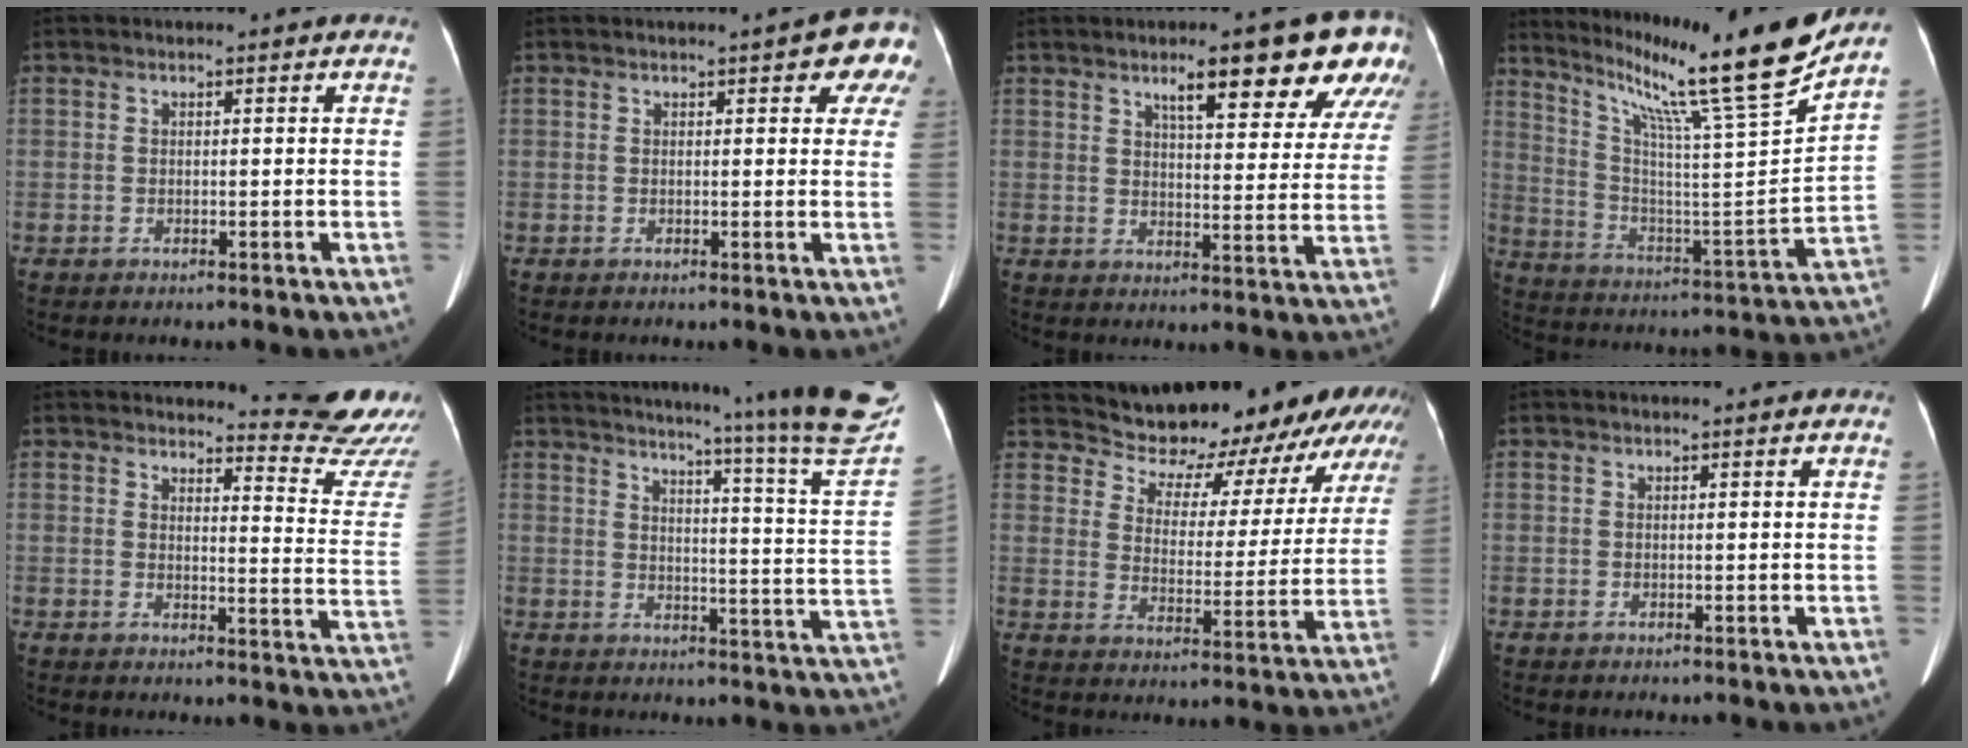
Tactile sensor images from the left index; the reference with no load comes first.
{"total": 8.6, "force": [5.0, 2.3, 6.5], "torque": [-0.063, -0.003, 0.044]}
{"total": 15.0, "force": [9.9, 3.5, 10.7], "torque": [-0.120, -0.012, 0.115]}
{"total": 23.9, "force": [18.8, -2.0, 14.6], "torque": [-0.246, -0.057, 0.290]}
{"total": 12.6, "force": [12.4, -0.4, 1.9], "torque": [-0.006, -0.134, 0.119]}
{"total": 24.7, "force": [20.7, -1.8, 13.3], "torque": [-0.191, -0.097, 0.242]}
{"total": 19.7, "force": [18.2, 5.8, 5.1], "torque": [-0.051, -0.044, 0.219]}
{"total": 2.3, "force": [2.1, 0.1, 0.9], "torque": [-0.008, 0.001, 0.019]}